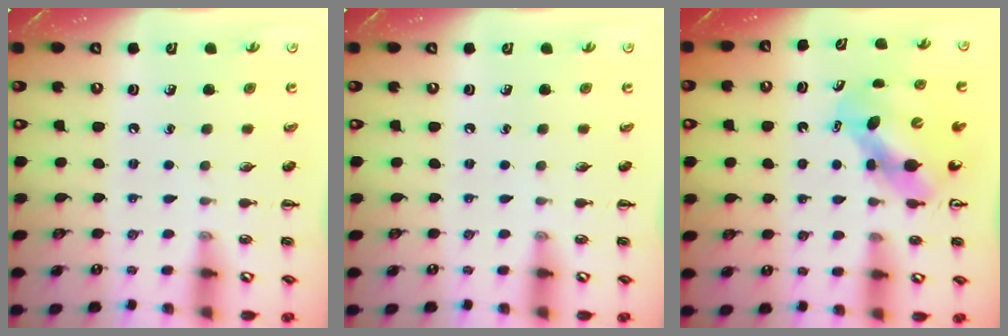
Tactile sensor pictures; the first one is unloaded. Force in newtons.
{"total": 0.0}
{"total": 5.5, "press": 5.4, "slide": 1.0}